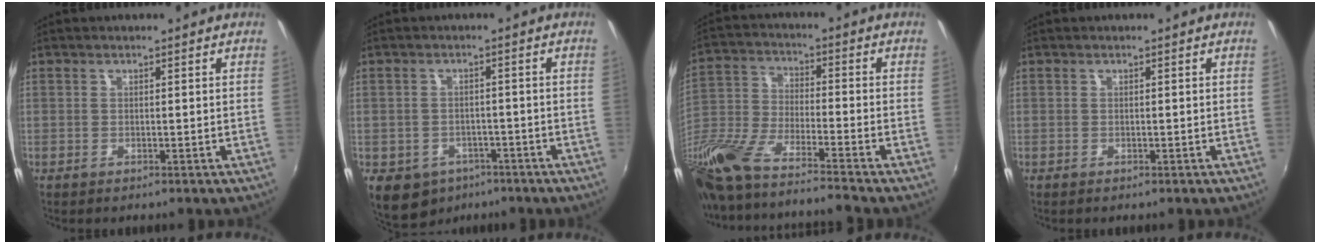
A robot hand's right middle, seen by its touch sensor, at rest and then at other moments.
{"total": 10.5, "force": [-5.9, 7.7, 3.9], "torque": [-0.105, -0.005, -0.073]}
{"total": 21.1, "force": [-16.3, 2.6, 13.2], "torque": [-0.266, -0.056, -0.312]}
{"total": 0.0}